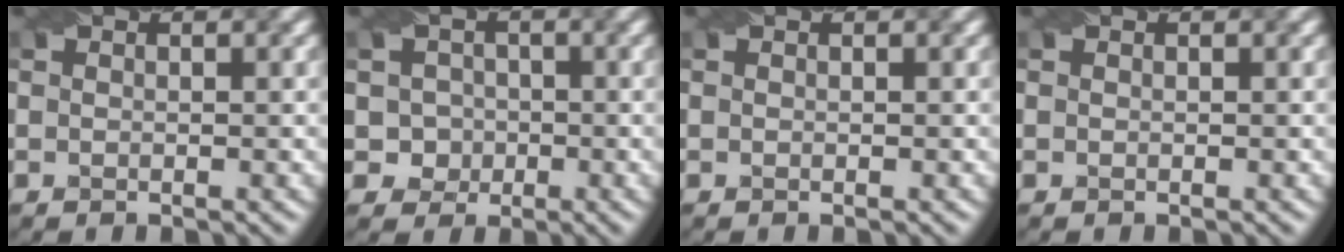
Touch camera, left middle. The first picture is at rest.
{"total": 2.5, "force": [-0.3, 2.5, 0.5], "torque": [0.007, 0.001, -0.004]}
{"total": 0.0}
{"total": 0.0}